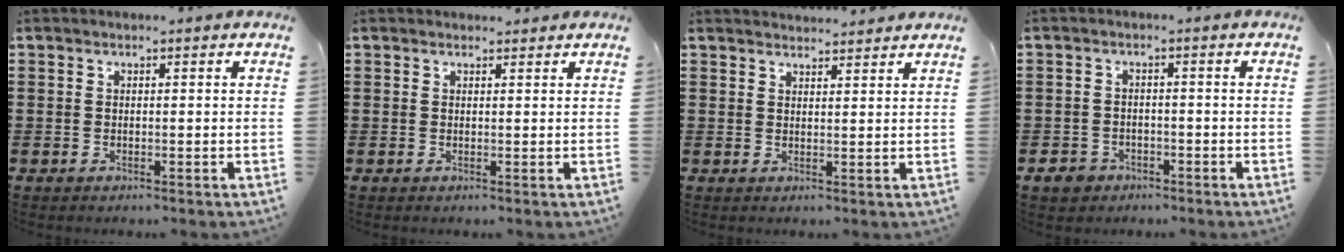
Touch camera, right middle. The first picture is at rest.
{"total": 1.0, "force": [0.9, 0.5, 0.0], "torque": [0.005, -0.001, 0.016]}
{"total": 2.1, "force": [2.1, 0.1, -0.1], "torque": [0.004, -0.002, 0.040]}
{"total": 2.3, "force": [-1.7, 1.4, 0.5], "torque": [-0.022, 0.000, -0.039]}